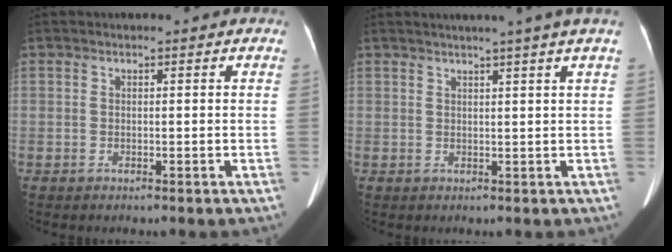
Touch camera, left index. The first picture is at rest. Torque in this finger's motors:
{"motor_torque": [-0.25, -1.44, 0.00, -0.02]}